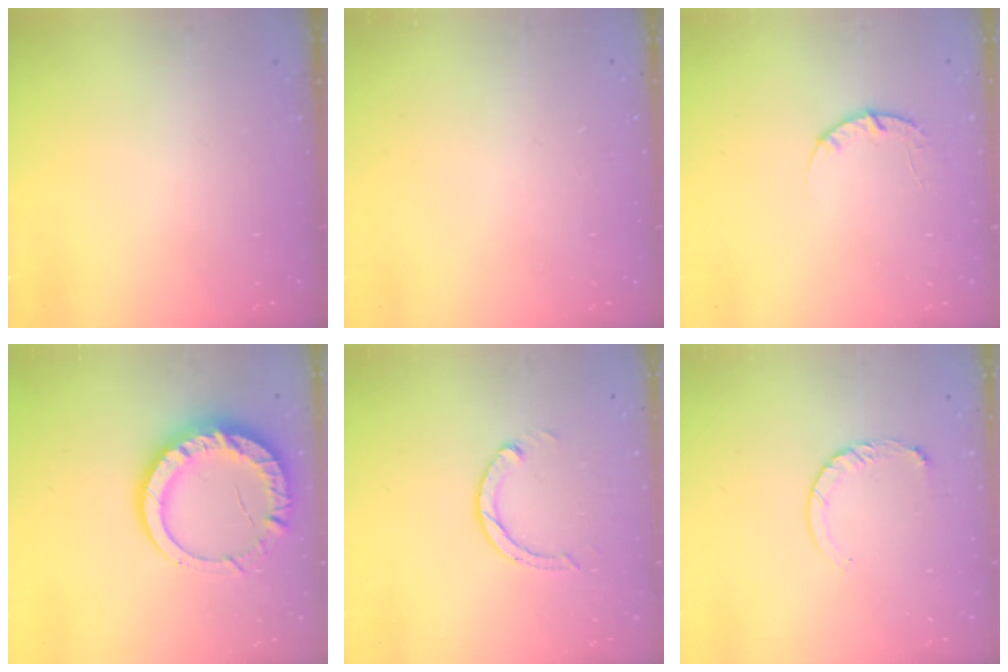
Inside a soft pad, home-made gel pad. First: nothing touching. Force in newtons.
{"total": 2.2, "press": 2.2, "slide": 0.1}
{"total": 3.2, "press": 3.1, "slide": 0.5}
{"total": 14.0, "press": 13.9, "slide": 1.4}
{"total": 3.0, "press": 3.0, "slide": 0.3}
{"total": 5.7, "press": 5.7, "slide": 0.6}